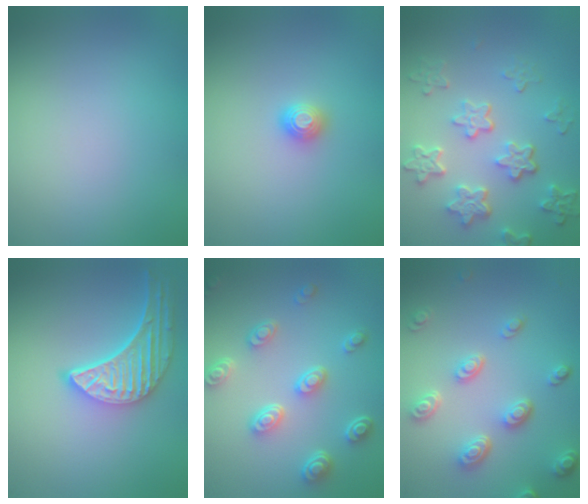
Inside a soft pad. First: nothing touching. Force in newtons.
{"total": 1.1, "press": 1.1, "slide": 0.1}
{"total": 5.8, "press": 4.3, "slide": 3.8}
{"total": 5.3, "press": 4.1, "slide": 3.3}
{"total": 4.6, "press": 3.5, "slide": 2.9}
{"total": 4.6, "press": 3.5, "slide": 3.0}